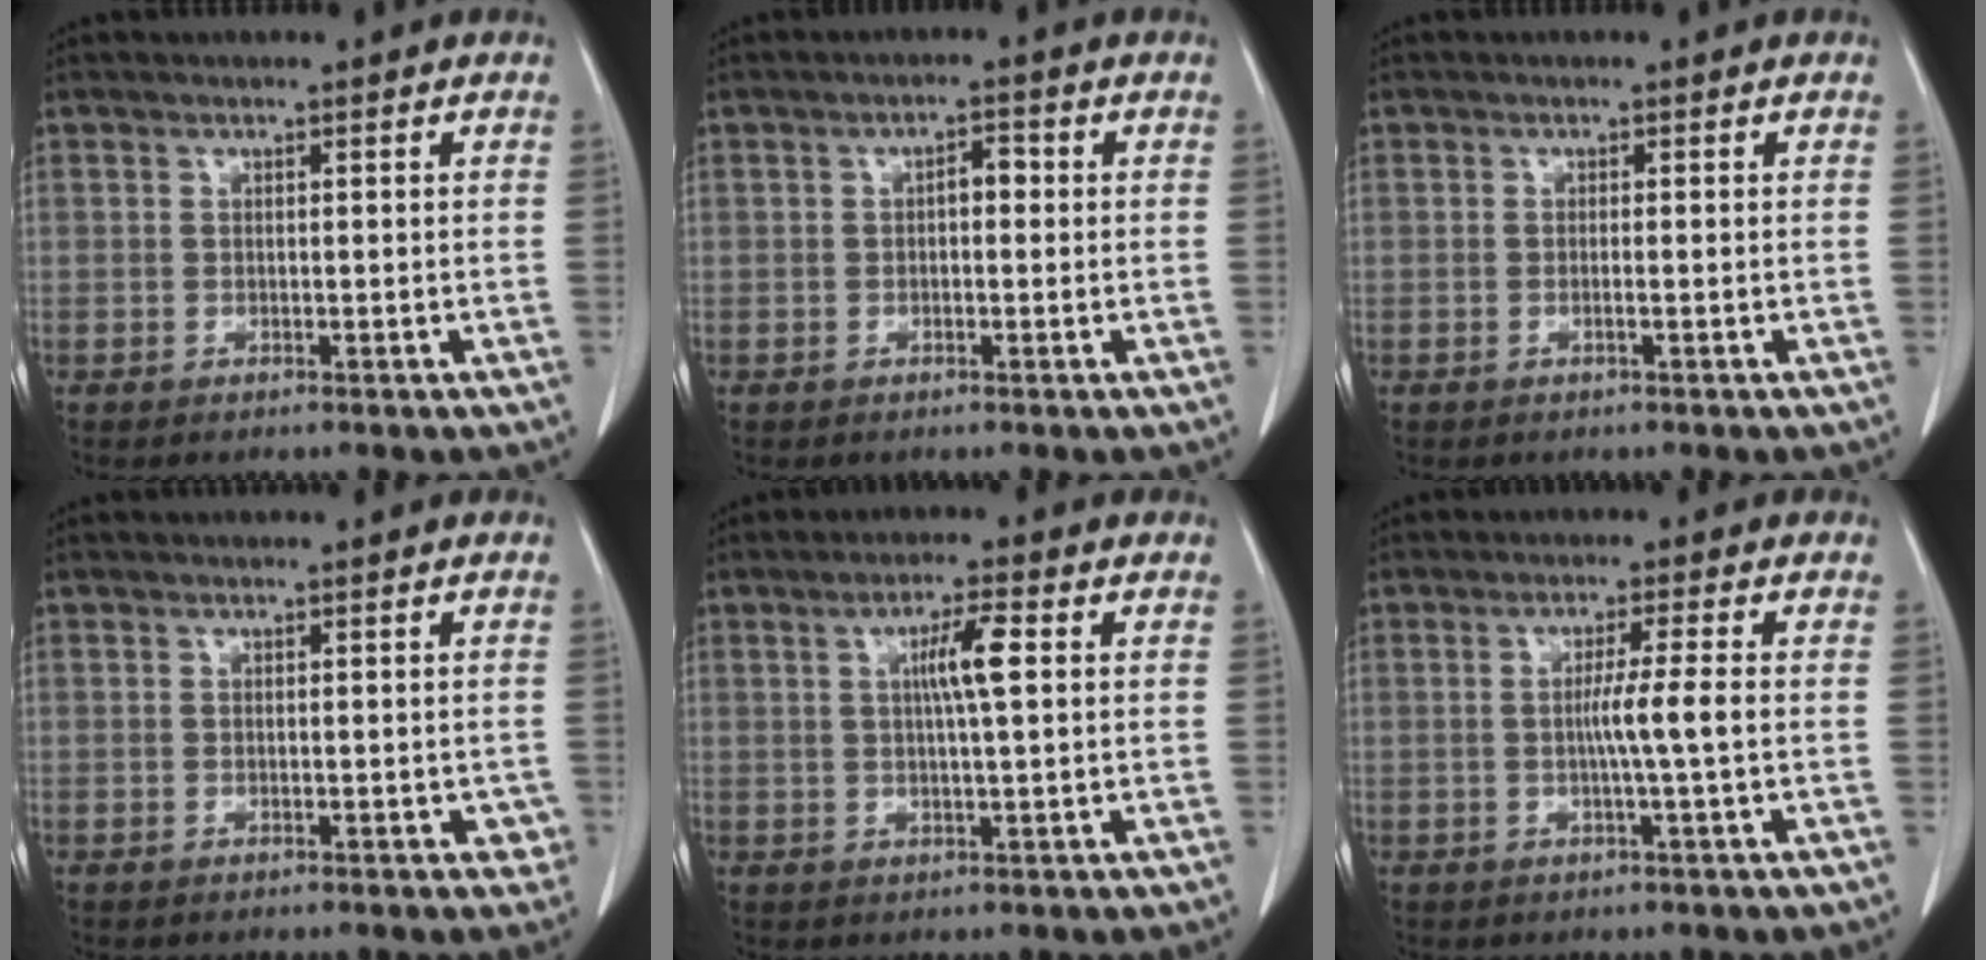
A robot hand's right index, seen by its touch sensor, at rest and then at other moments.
{"total": 2.3, "force": [0.1, 1.0, 2.0], "torque": [-0.027, 0.010, -0.002]}
{"total": 0.7, "force": [-0.3, -0.1, 0.6], "torque": [-0.010, 0.001, -0.005]}
{"total": 1.7, "force": [-0.3, 1.0, 1.3], "torque": [-0.001, 0.003, -0.004]}
{"total": 5.0, "force": [1.1, 0.1, 4.9], "torque": [-0.088, 0.002, 0.018]}
{"total": 4.1, "force": [-0.4, -1.0, 4.0], "torque": [-0.069, -0.005, -0.008]}